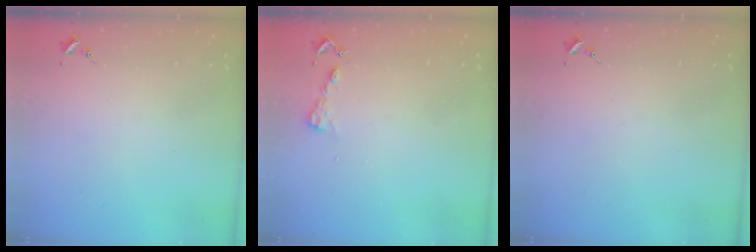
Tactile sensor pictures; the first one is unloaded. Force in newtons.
{"total": 4.6, "press": 4.6, "slide": 0.4}
{"total": 0.0}